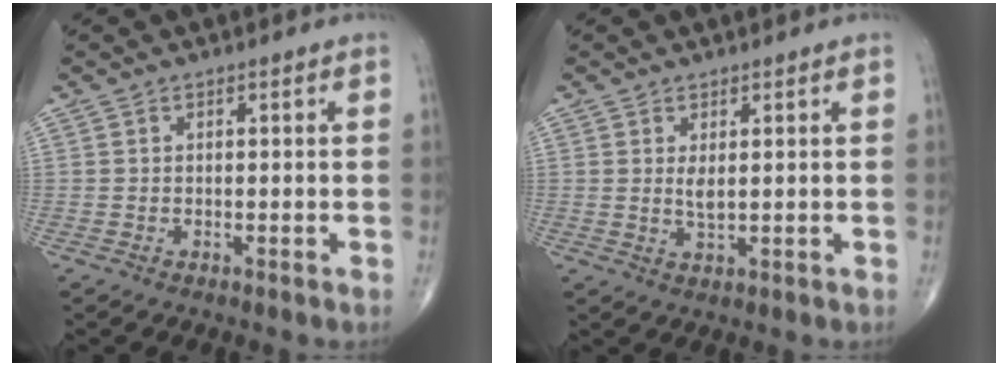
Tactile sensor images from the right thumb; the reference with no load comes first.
{"total": 2.3, "force": [0.7, 0.8, 2.1], "torque": [-0.041, -0.010, 0.017]}